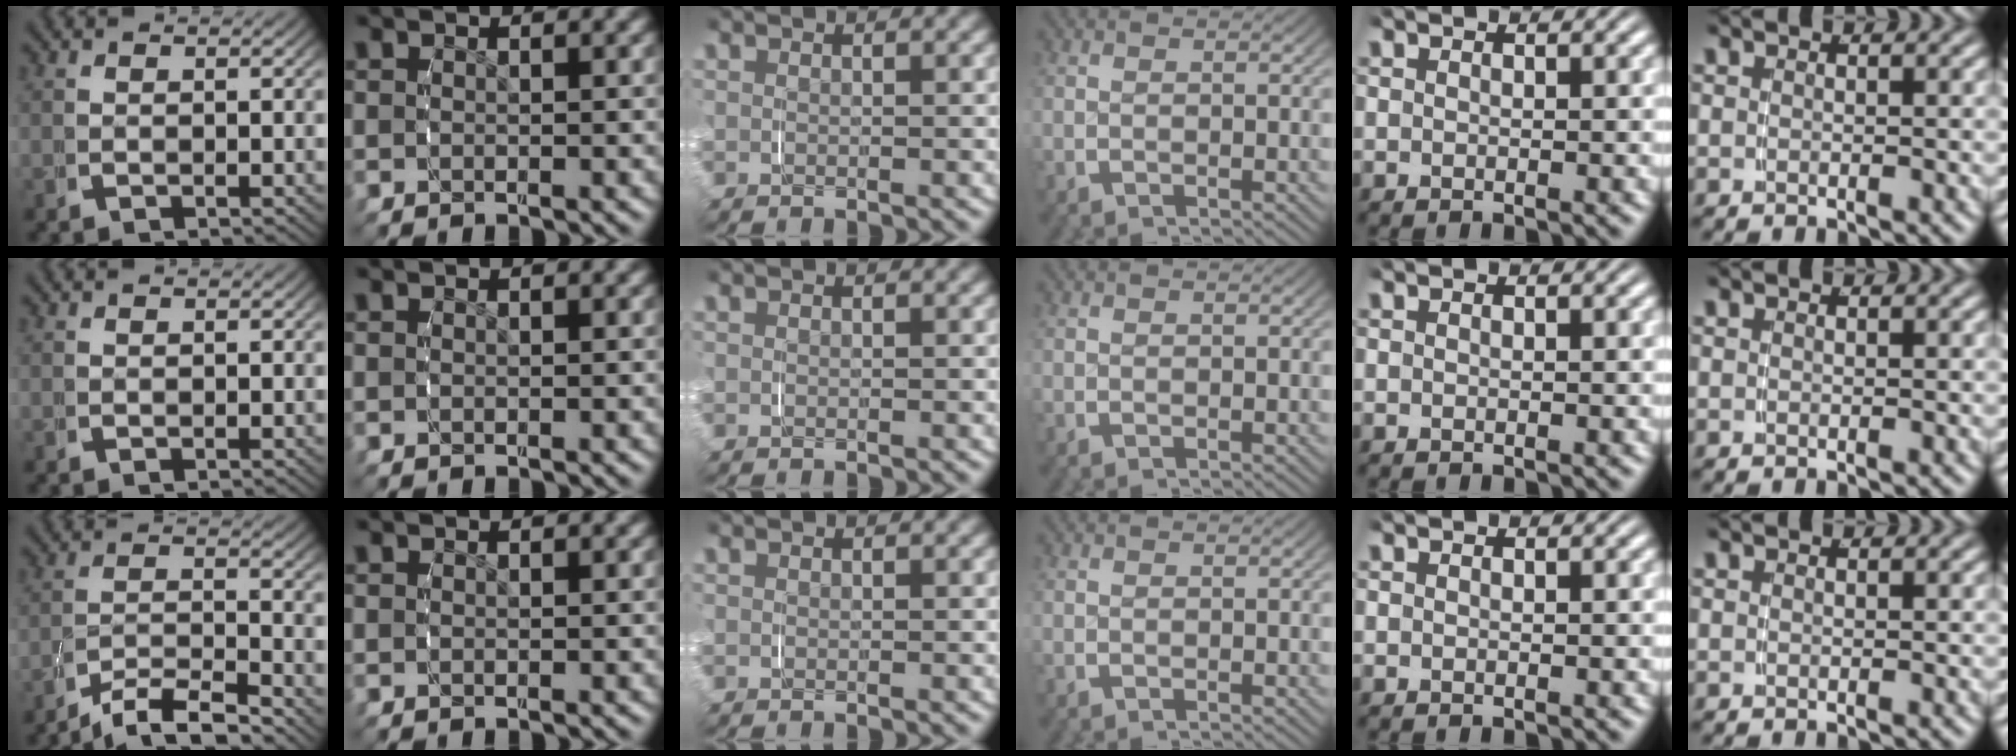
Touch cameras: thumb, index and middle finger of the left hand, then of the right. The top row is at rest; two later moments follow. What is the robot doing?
{"motion": "grasp_and_lifting", "object": "measuring cup"}